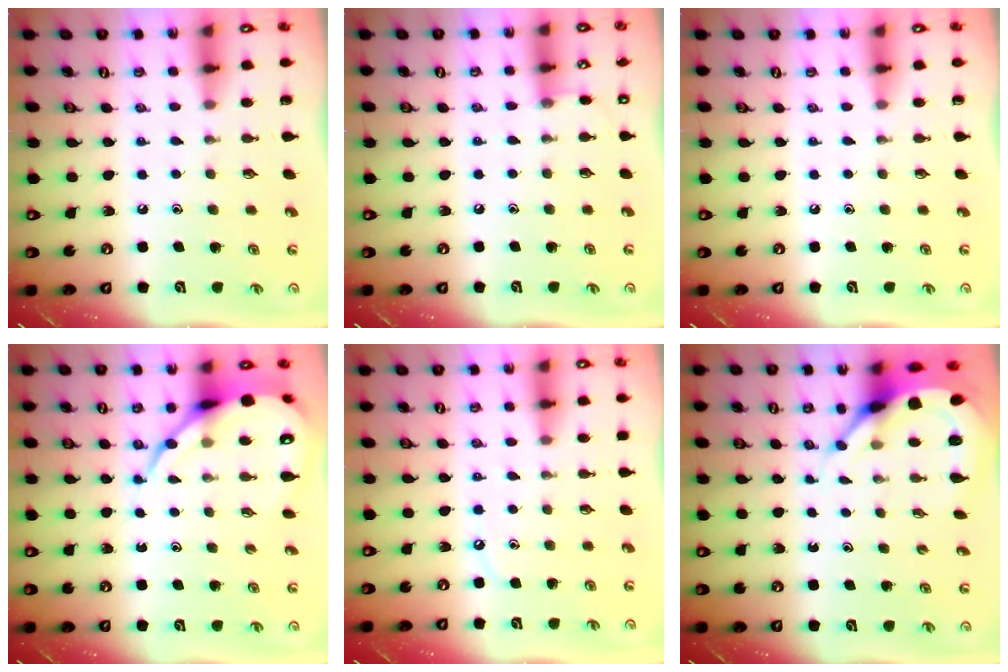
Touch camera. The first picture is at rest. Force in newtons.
{"total": 4.3, "press": 4.2, "slide": 0.4}
{"total": 0.0}
{"total": 10.9, "press": 10.9, "slide": 1.3}
{"total": 4.8, "press": 4.8, "slide": 0.6}
{"total": 7.5, "press": 7.4, "slide": 1.0}